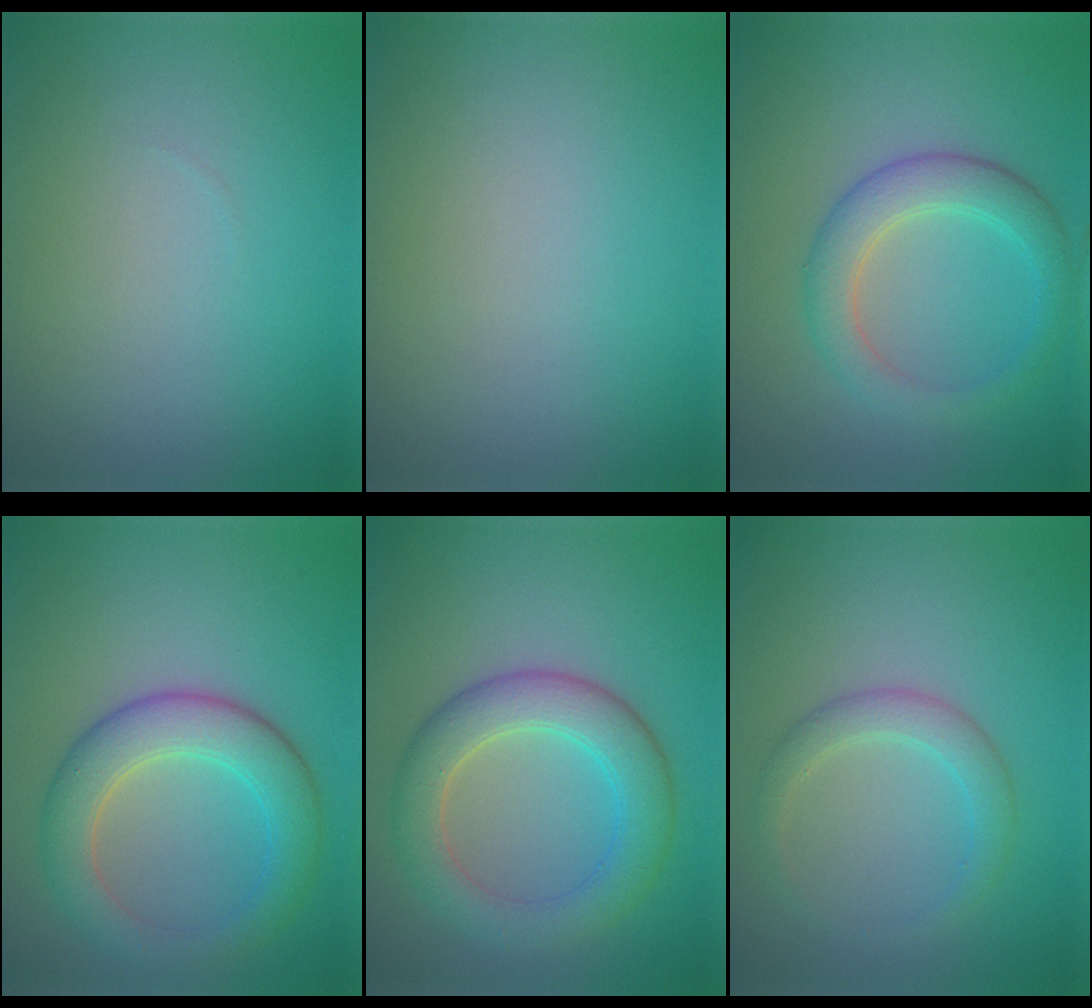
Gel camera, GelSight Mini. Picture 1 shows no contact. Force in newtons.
{"total": 0.0}
{"total": 4.0, "press": 4.0, "slide": 0.1}
{"total": 5.7, "press": 5.7, "slide": 0.1}
{"total": 5.7, "press": 5.7, "slide": 0.2}
{"total": 2.5, "press": 2.5, "slide": 0.1}